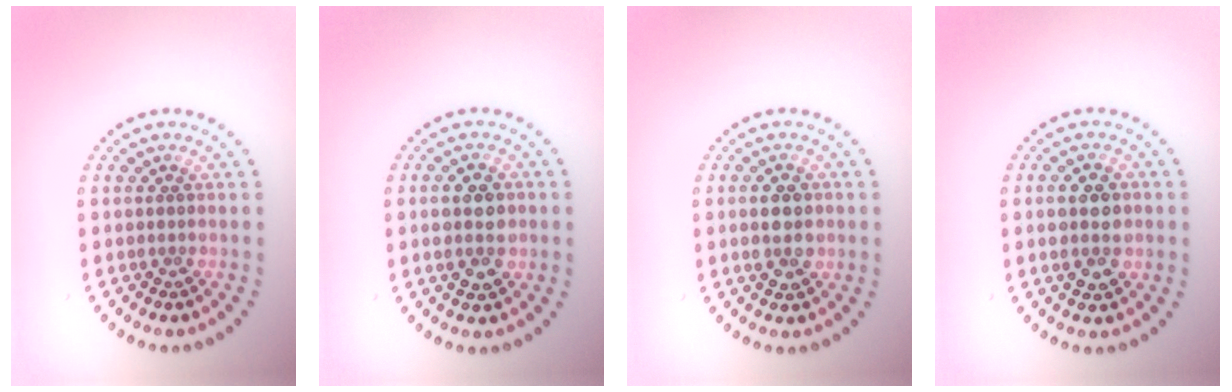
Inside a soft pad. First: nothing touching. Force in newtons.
{"total": 3.8, "press": 3.8, "slide": 0.1}
{"total": 2.8, "press": 2.8, "slide": 0.1}
{"total": 3.8, "press": 3.8, "slide": 0.1}